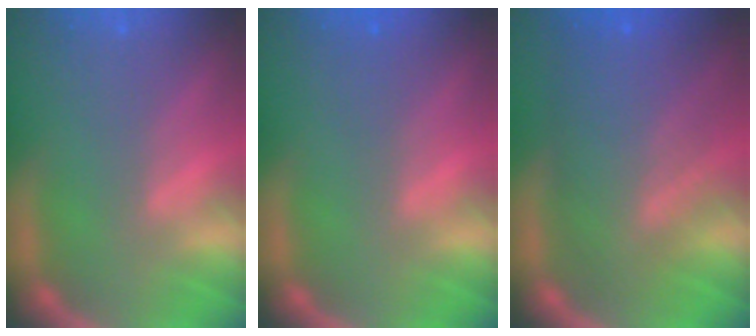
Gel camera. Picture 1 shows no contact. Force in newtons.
{"total": 0.9}
{"total": 8.5}